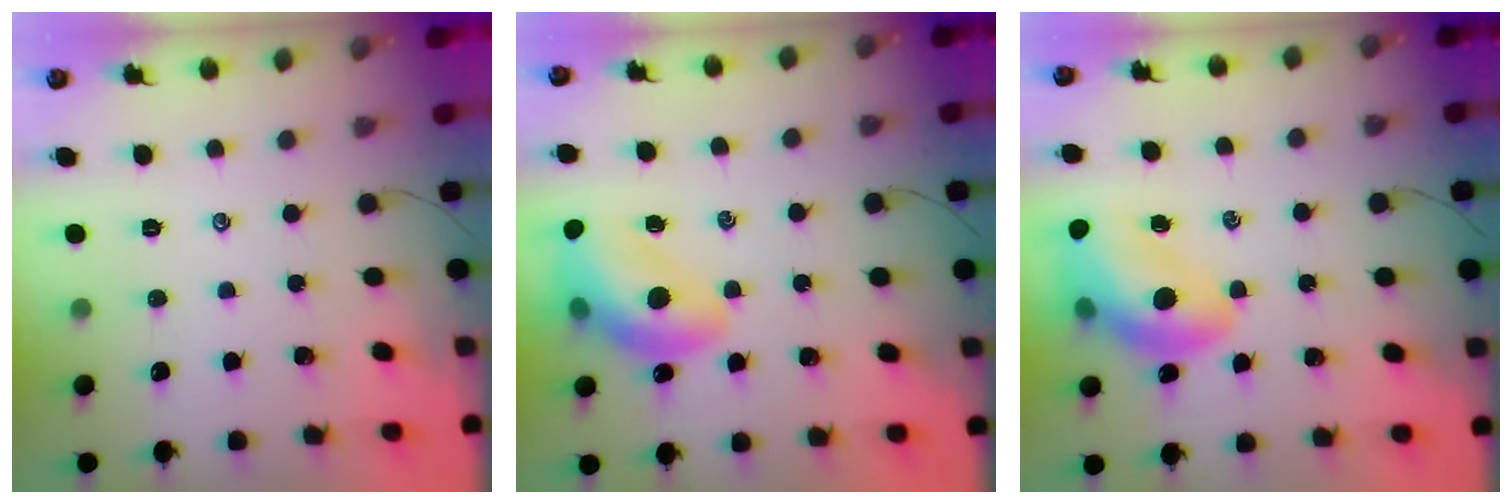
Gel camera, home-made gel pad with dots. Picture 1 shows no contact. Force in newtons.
{"total": 17.3, "press": 16.8, "slide": 4.4}
{"total": 15.7, "press": 15.2, "slide": 3.9}